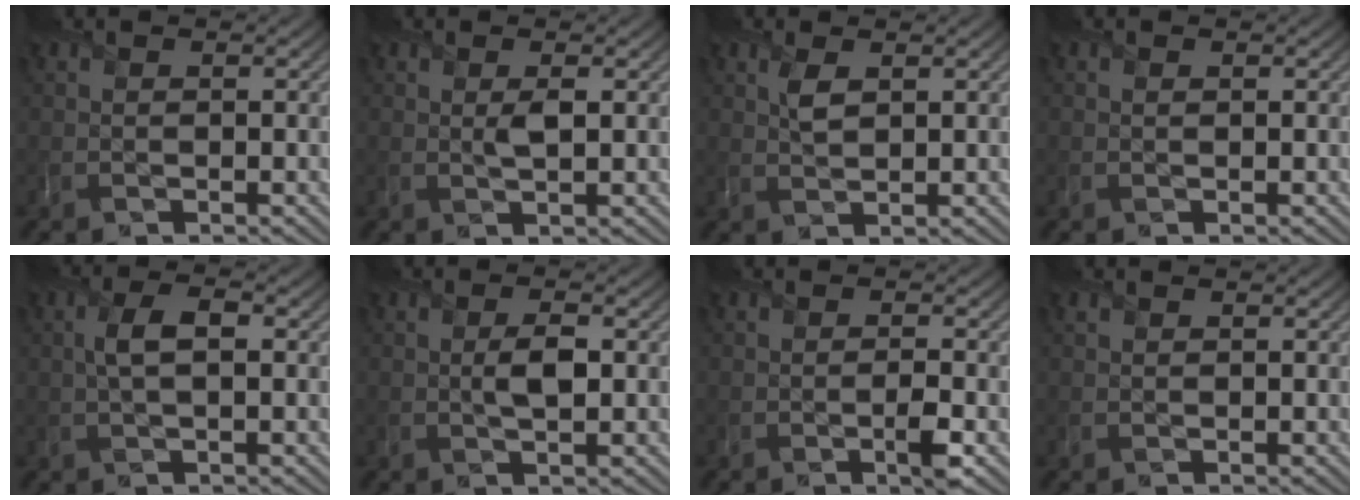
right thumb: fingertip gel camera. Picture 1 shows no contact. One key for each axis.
{"total": 1.3, "fx": 0.4, "fy": 0.3, "fz": 1.2, "tx": -0.024, "ty": -0.002, "tz": 0.007}
{"total": 2.2, "fx": 1.1, "fy": 1.0, "fz": 1.6, "tx": -0.037, "ty": 0.000, "tz": 0.023}
{"total": 0.0}
{"total": 3.4, "fx": 0.4, "fy": 1.3, "fz": 3.1, "tx": -0.066, "ty": 0.006, "tz": 0.004}
{"total": 2.5, "fx": 0.0, "fy": 0.9, "fz": 2.3, "tx": -0.047, "ty": 0.000, "tz": 0.001}
{"total": 2.1, "fx": -0.9, "fy": 0.3, "fz": 1.9, "tx": -0.031, "ty": 0.001, "tz": -0.018}
{"total": 0.0}